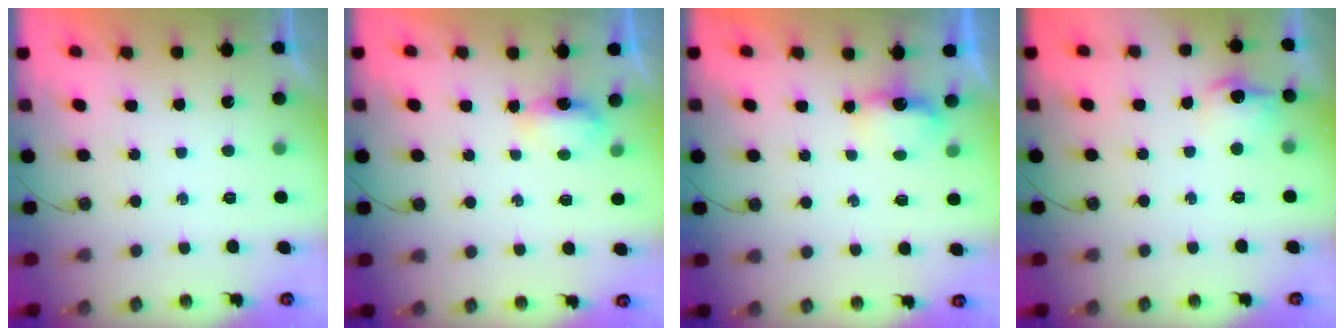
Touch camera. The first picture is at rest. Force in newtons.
{"total": 3.7, "press": 3.7, "slide": 0.4}
{"total": 3.5, "press": 3.3, "slide": 1.0}
{"total": 9.2, "press": 9.1, "slide": 0.9}